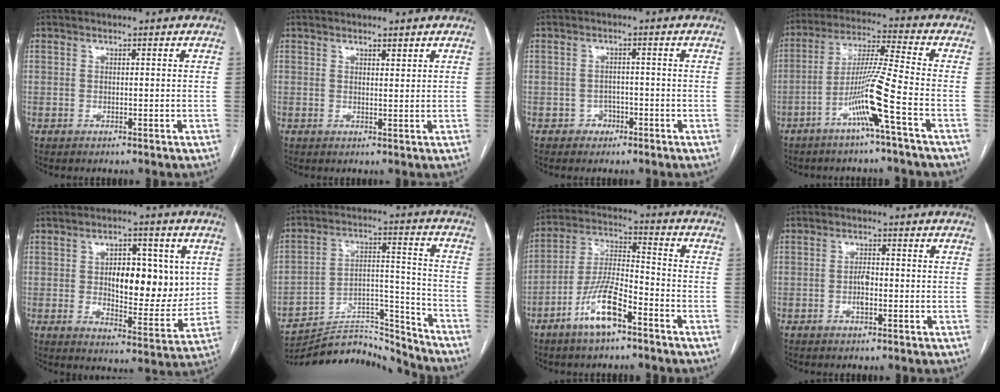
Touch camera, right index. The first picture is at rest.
{"total": 1.3, "force": [1.1, 0.2, 0.6], "torque": [-0.012, -0.003, 0.020]}
{"total": 2.1, "force": [-1.2, 1.7, 0.3], "torque": [0.001, 0.010, -0.018]}
{"total": 10.0, "force": [-4.5, -1.7, 8.8], "torque": [-0.171, 0.001, -0.090]}
{"total": 12.7, "force": [1.9, 5.6, 11.3], "torque": [-0.157, 0.005, 0.039]}
{"total": 17.5, "force": [-17.3, 2.3, 1.3], "torque": [-0.021, 0.053, -0.268]}
{"total": 10.7, "force": [-6.1, 2.8, 8.3], "torque": [-0.174, 0.002, -0.115]}
{"total": 2.4, "force": [-0.6, 1.0, 2.2], "torque": [-0.040, 0.003, -0.010]}